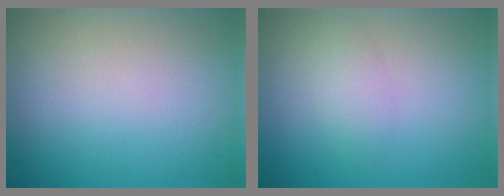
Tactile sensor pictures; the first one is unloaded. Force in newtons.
{"total": 1.9, "press": 1.9, "slide": 0.1}